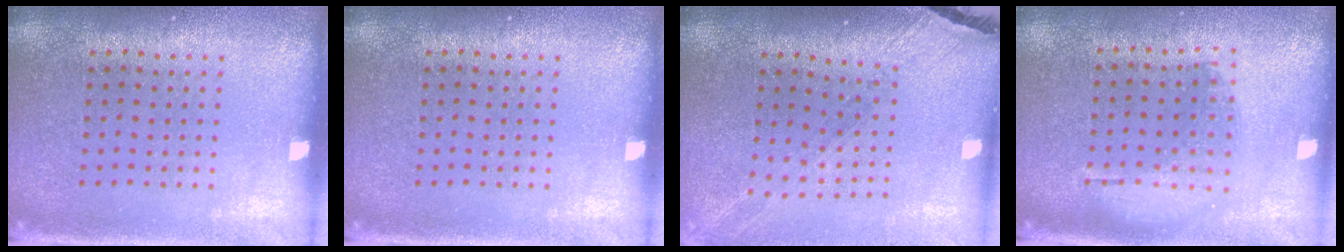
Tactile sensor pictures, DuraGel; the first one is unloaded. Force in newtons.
{"total": 0.0}
{"total": 1.4, "press": 1.4, "slide": 0.1}
{"total": 1.1, "press": 1.0, "slide": 0.4}